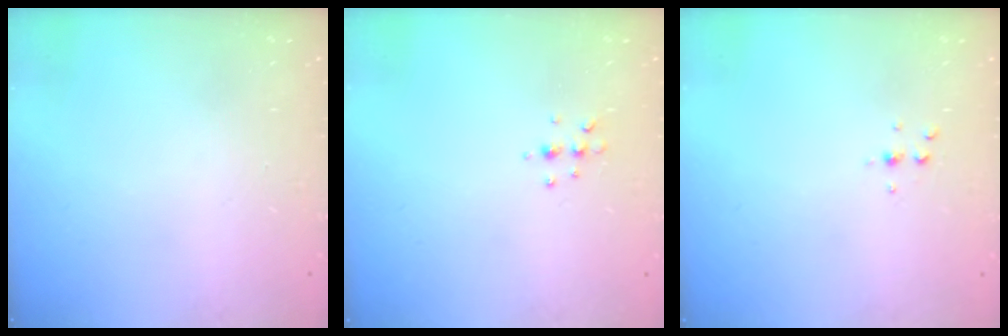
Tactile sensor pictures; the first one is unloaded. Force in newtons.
{"total": 4.5, "press": 4.4, "slide": 0.8}
{"total": 2.5, "press": 2.4, "slide": 0.2}